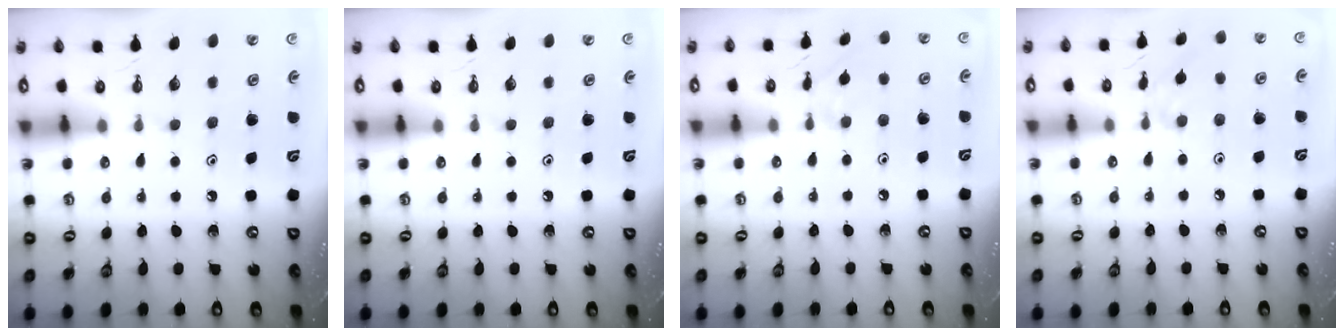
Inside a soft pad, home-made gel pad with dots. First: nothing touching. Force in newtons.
{"total": 0.0}
{"total": 2.2, "press": 2.1, "slide": 0.5}
{"total": 2.4, "press": 2.4, "slide": 0.4}